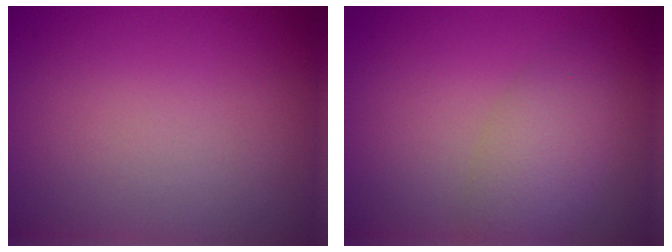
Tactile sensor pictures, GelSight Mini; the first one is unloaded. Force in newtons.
{"total": 3.7, "press": 3.7, "slide": 0.2}